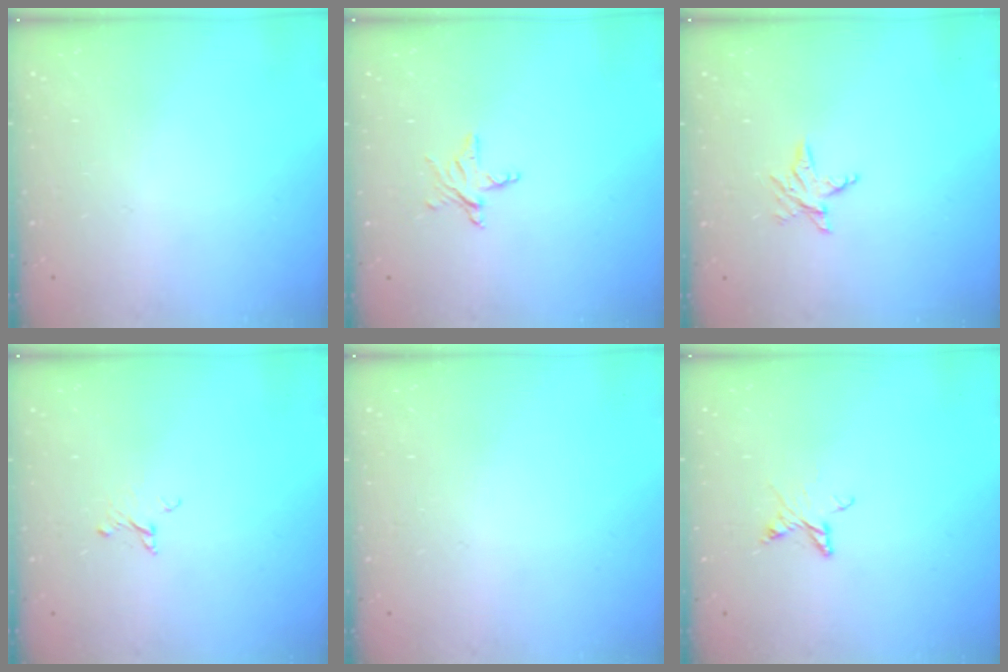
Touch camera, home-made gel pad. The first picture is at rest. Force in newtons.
{"total": 3.6, "press": 3.6, "slide": 0.3}
{"total": 3.6, "press": 3.6, "slide": 0.4}
{"total": 2.1, "press": 2.1, "slide": 0.1}
{"total": 0.0}
{"total": 4.5, "press": 4.4, "slide": 0.4}